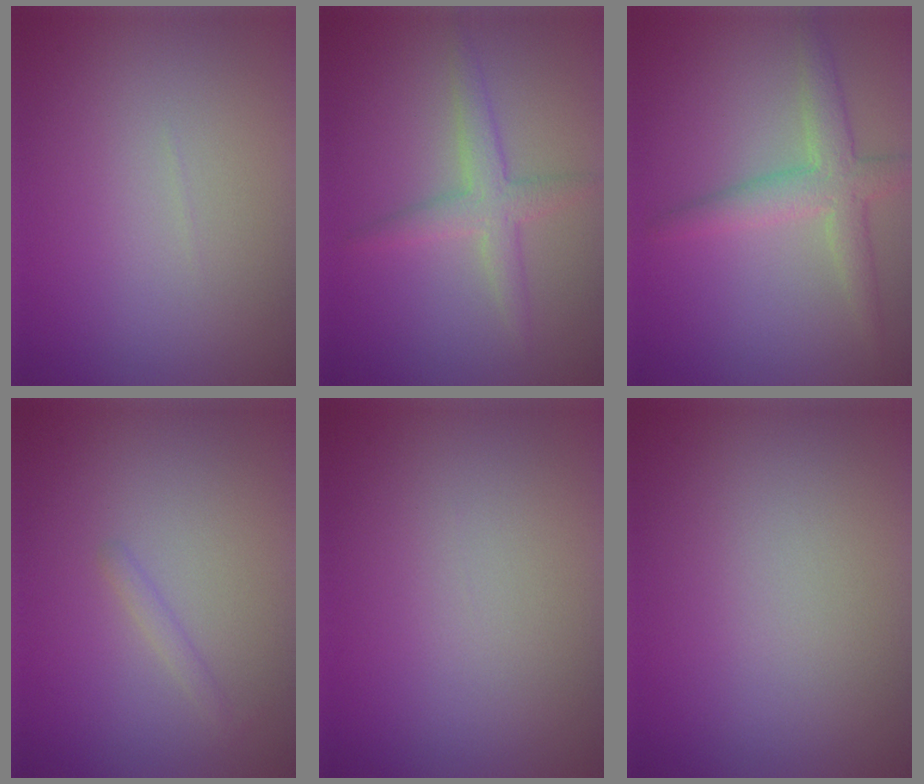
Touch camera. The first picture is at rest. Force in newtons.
{"total": 2.7, "press": 2.7, "slide": 0.1}
{"total": 3.6, "press": 3.6, "slide": 0.2}
{"total": 0.9, "press": 0.9, "slide": 0.0}
{"total": 0.0}
{"total": 0.0}